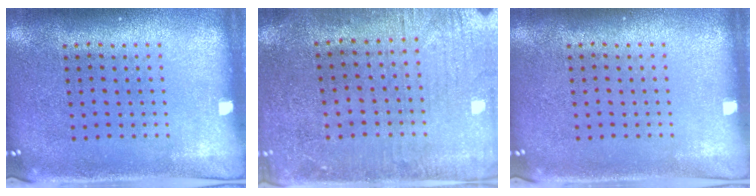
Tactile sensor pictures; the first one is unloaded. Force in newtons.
{"total": 0.6, "press": 0.4, "slide": 0.4}
{"total": 0.0}